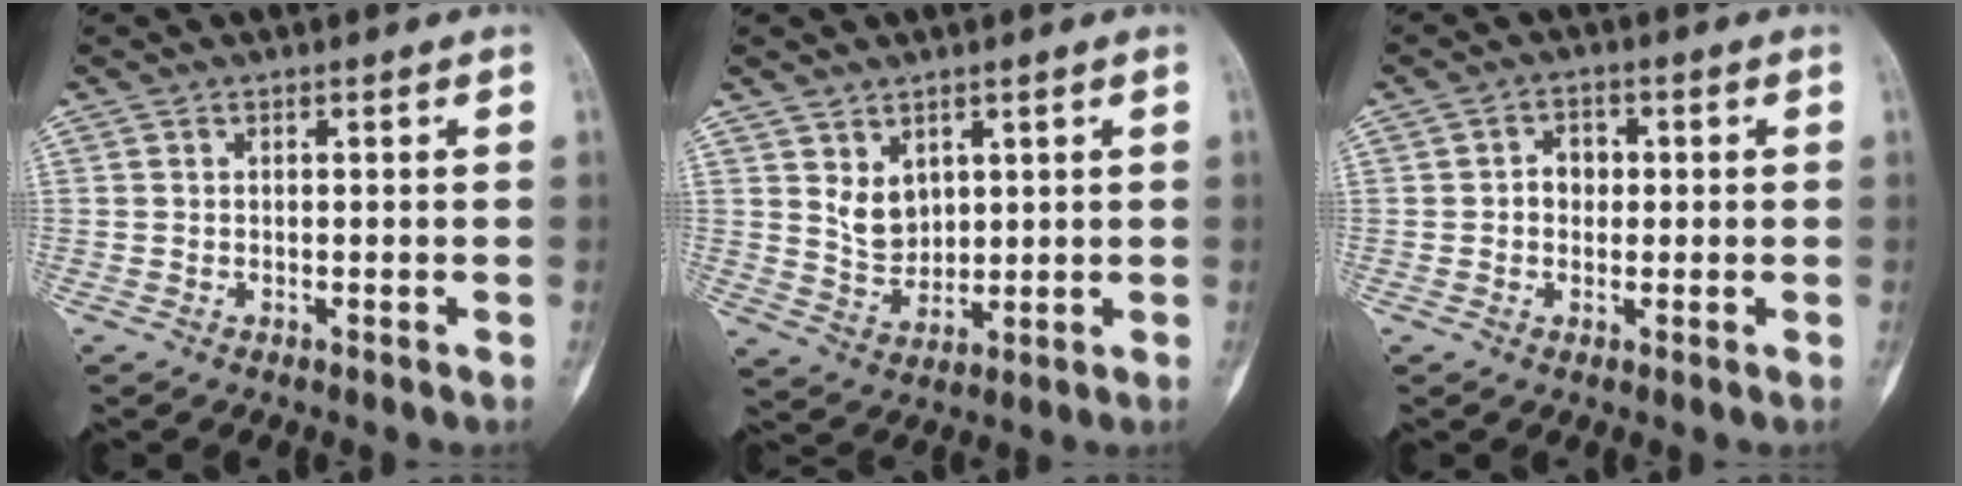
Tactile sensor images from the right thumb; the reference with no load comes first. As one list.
[{"total": 5.7, "force": [2.4, 4.2, 3.0], "torque": [-0.035, -0.026, 0.058]}, {"total": 3.5, "force": [0.1, 2.9, 2.0], "torque": [-0.013, 0.011, -0.003]}]